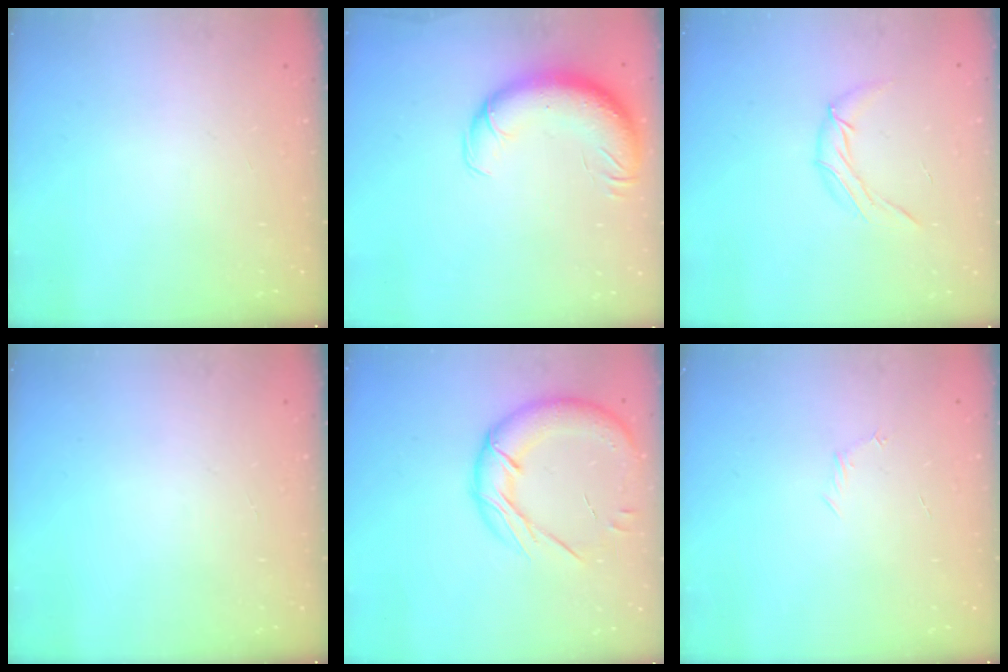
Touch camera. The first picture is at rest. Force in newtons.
{"total": 13.7, "press": 13.2, "slide": 3.5}
{"total": 7.2, "press": 7.2, "slide": 0.7}
{"total": 0.0}
{"total": 18.5, "press": 18.2, "slide": 3.0}
{"total": 3.7, "press": 3.6, "slide": 1.1}